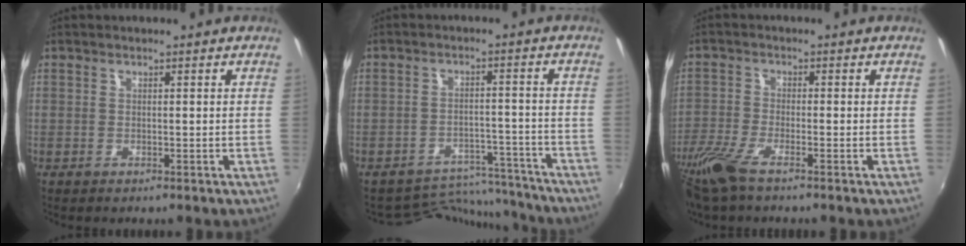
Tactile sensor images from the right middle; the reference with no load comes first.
{"total": 11.9, "force": [-11.4, 3.1, 0.5], "torque": [-0.016, 0.032, -0.155]}
{"total": 6.7, "force": [-4.7, 1.5, 4.5], "torque": [-0.116, -0.018, -0.097]}